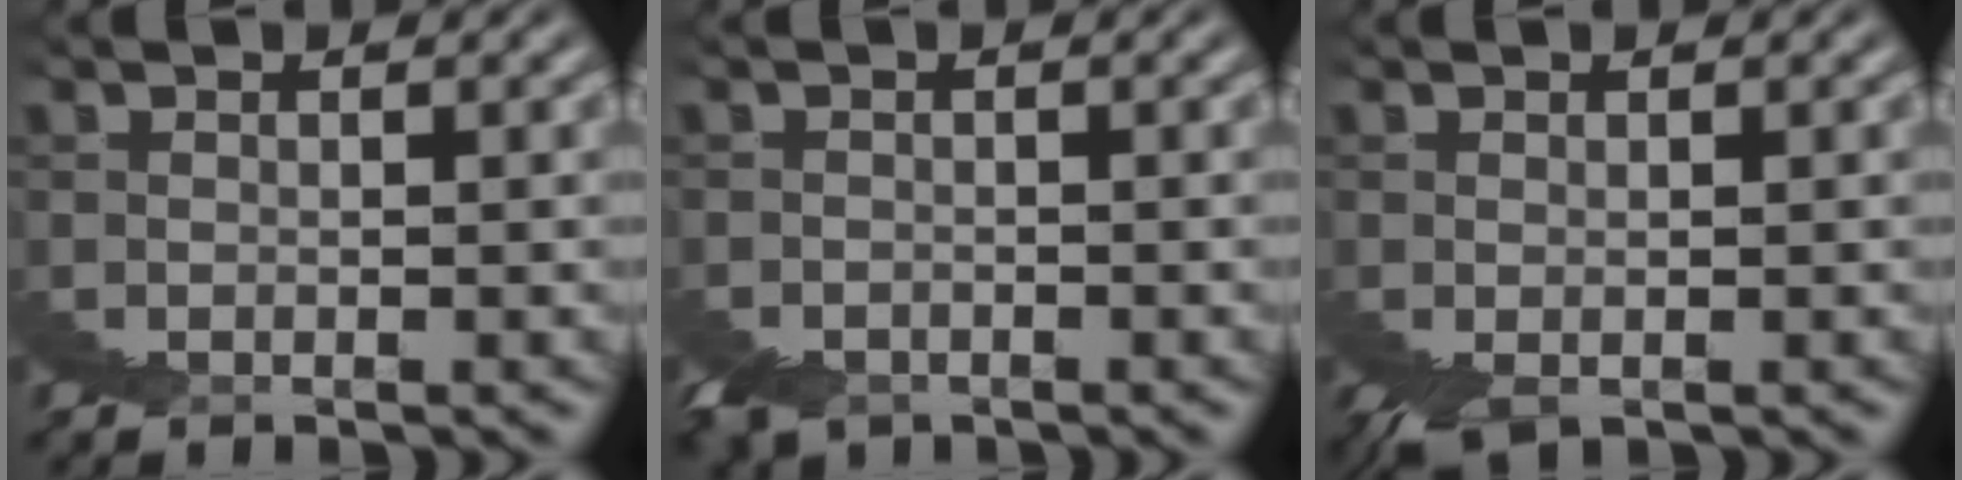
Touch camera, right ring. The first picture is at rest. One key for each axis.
{"total": 1.0, "fx": -0.7, "fy": -0.1, "fz": -0.7, "tx": 0.017, "ty": -0.001, "tz": -0.010}
{"total": 1.5, "fx": 0.3, "fy": -0.8, "fz": 1.2, "tx": -0.010, "ty": 0.007, "tz": 0.007}